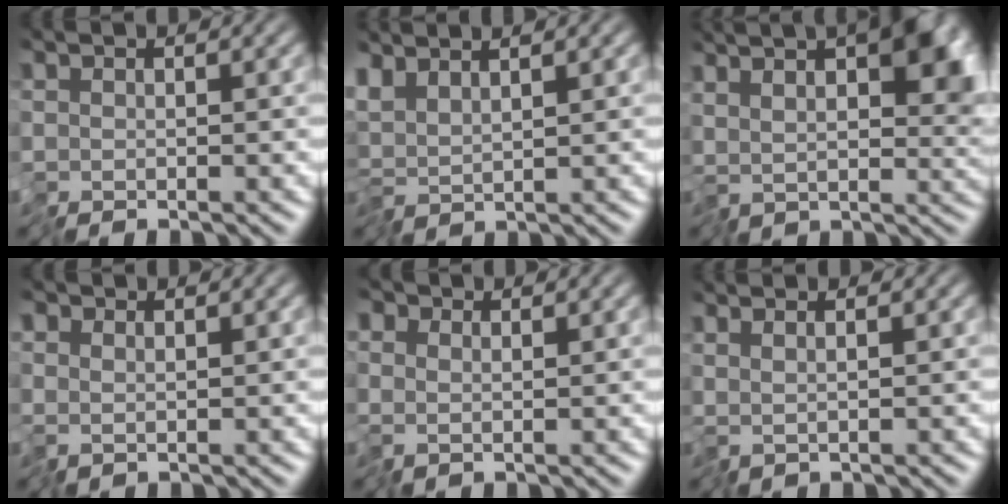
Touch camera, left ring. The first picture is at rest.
{"total": 2.3, "force": [1.9, 0.3, 1.3], "torque": [-0.033, 0.006, 0.041]}
{"total": 9.2, "force": [3.8, 3.7, 7.5], "torque": [-0.119, 0.007, 0.069]}
{"total": 0.8, "force": [0.6, 0.5, 0.1], "torque": [-0.002, 0.003, 0.010]}
{"total": 2.0, "force": [1.0, 1.6, 0.7], "torque": [-0.021, 0.010, 0.014]}
{"total": 0.9, "force": [0.7, -0.5, 0.3], "torque": [-0.008, 0.004, 0.017]}